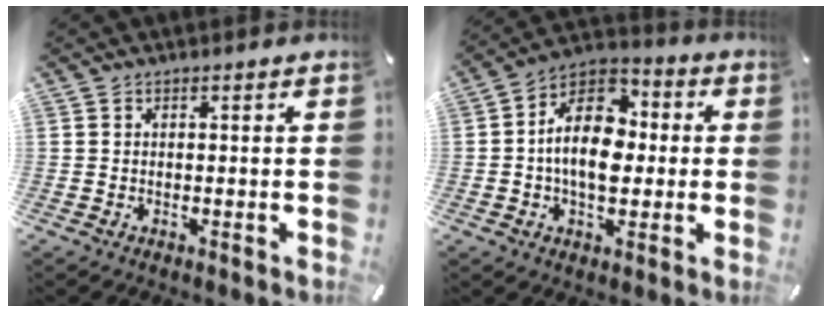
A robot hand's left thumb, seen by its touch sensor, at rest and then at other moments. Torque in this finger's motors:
{"motor_torque": [0.75, 1.28, 0.58, -0.29, 0.53]}